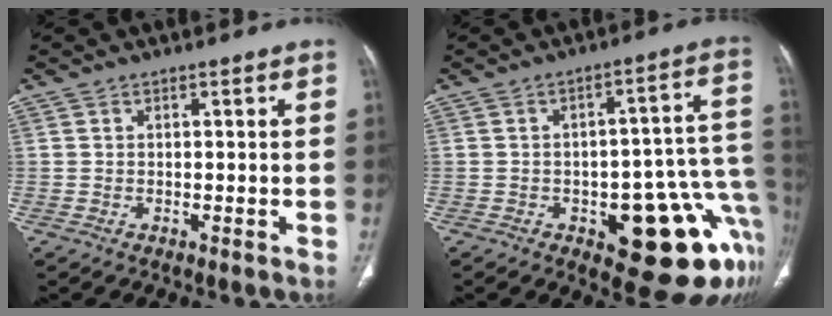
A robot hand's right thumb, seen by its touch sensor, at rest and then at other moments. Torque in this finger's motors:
{"motor_torque": [2.87, 2.14, 1.23, -1.34, 0.05]}